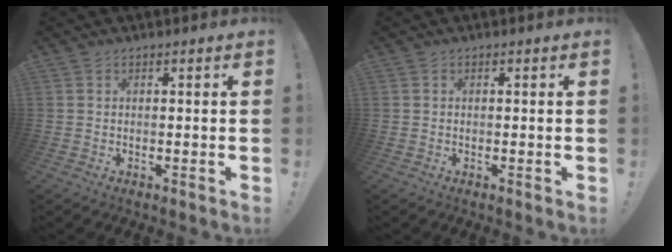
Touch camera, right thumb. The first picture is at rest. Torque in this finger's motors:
{"motor_torque": [0.02, -0.12, -0.07, 0.11, -0.02]}